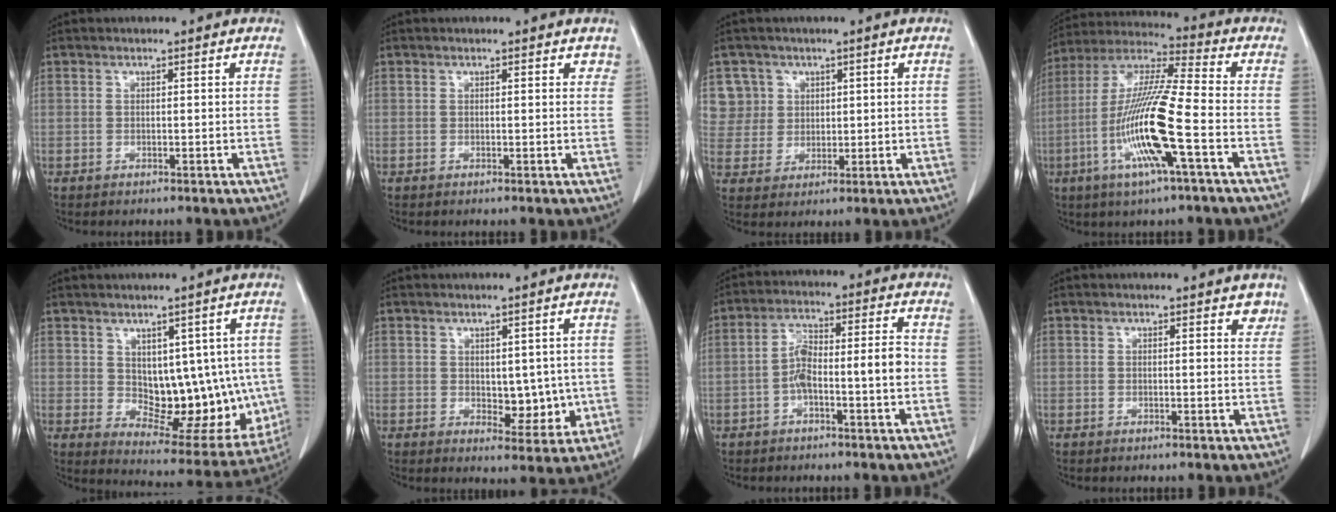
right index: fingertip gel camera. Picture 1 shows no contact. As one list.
[{"total": 1.6, "force": [1.3, 0.8, 0.6], "torque": [0.005, 0.002, 0.008]}, {"total": 6.2, "force": [2.6, 5.6, -0.4], "torque": [0.019, 0.011, 0.059]}, {"total": 16.0, "force": [-4.8, 0.4, 15.2], "torque": [-0.311, -0.010, -0.098]}, {"total": 13.7, "force": [0.3, 7.4, 11.5], "torque": [-0.123, 0.006, 0.029]}, {"total": 5.8, "force": [-0.2, 3.2, 4.8], "torque": [-0.050, -0.004, 0.010]}, {"total": 7.9, "force": [-1.9, 1.4, 7.5], "torque": [-0.135, 0.031, -0.035]}, {"total": 2.3, "force": [1.7, 1.0, 1.1], "torque": [0.001, -0.003, 0.014]}]